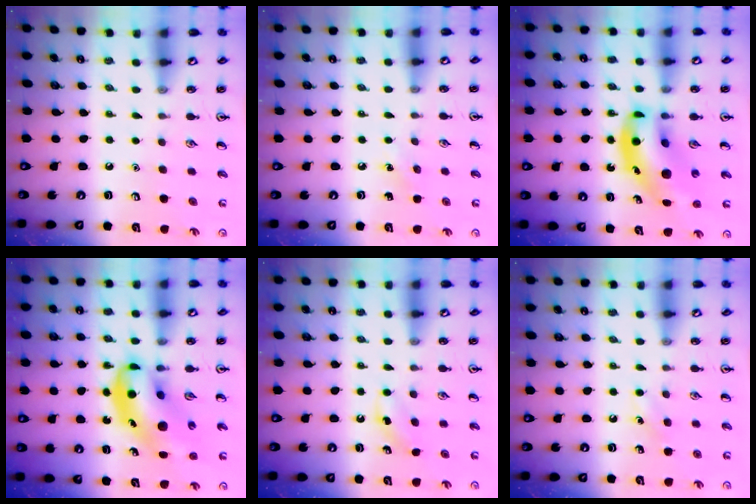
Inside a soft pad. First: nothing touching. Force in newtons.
{"total": 4.0, "press": 3.8, "slide": 1.2}
{"total": 13.7, "press": 13.1, "slide": 4.0}
{"total": 11.9, "press": 11.5, "slide": 3.1}
{"total": 2.6, "press": 2.4, "slide": 0.8}
{"total": 4.2, "press": 3.9, "slide": 1.4}